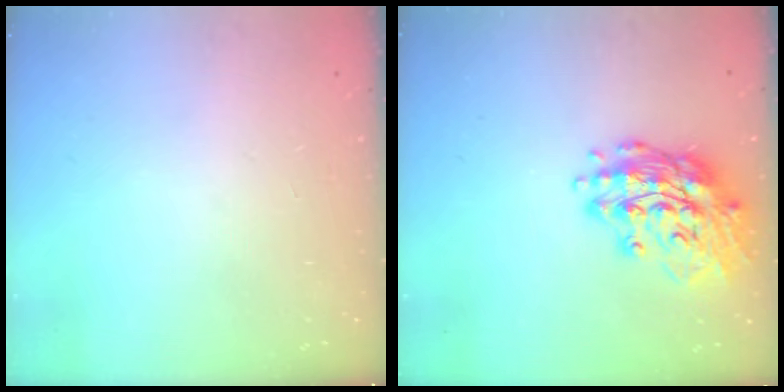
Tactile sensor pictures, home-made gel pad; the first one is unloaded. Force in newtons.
{"total": 16.9, "press": 16.6, "slide": 3.1}